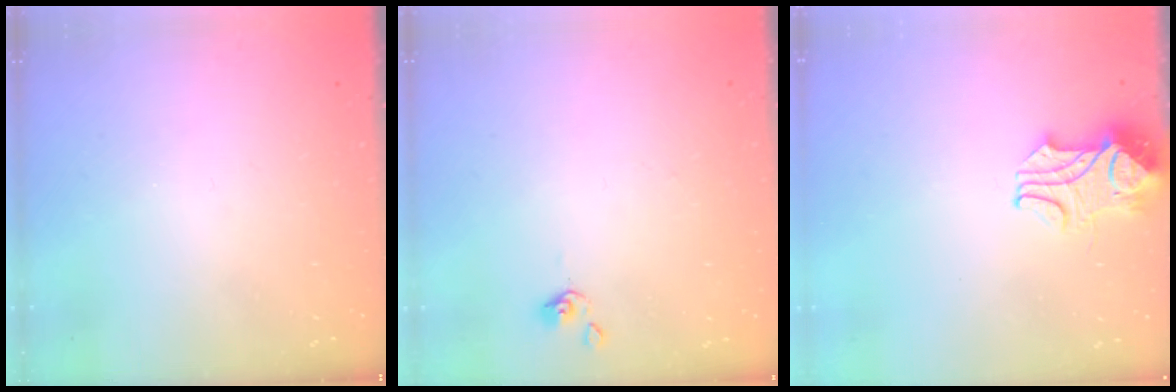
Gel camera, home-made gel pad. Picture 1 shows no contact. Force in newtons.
{"total": 0.0}
{"total": 2.4, "press": 2.2, "slide": 1.0}